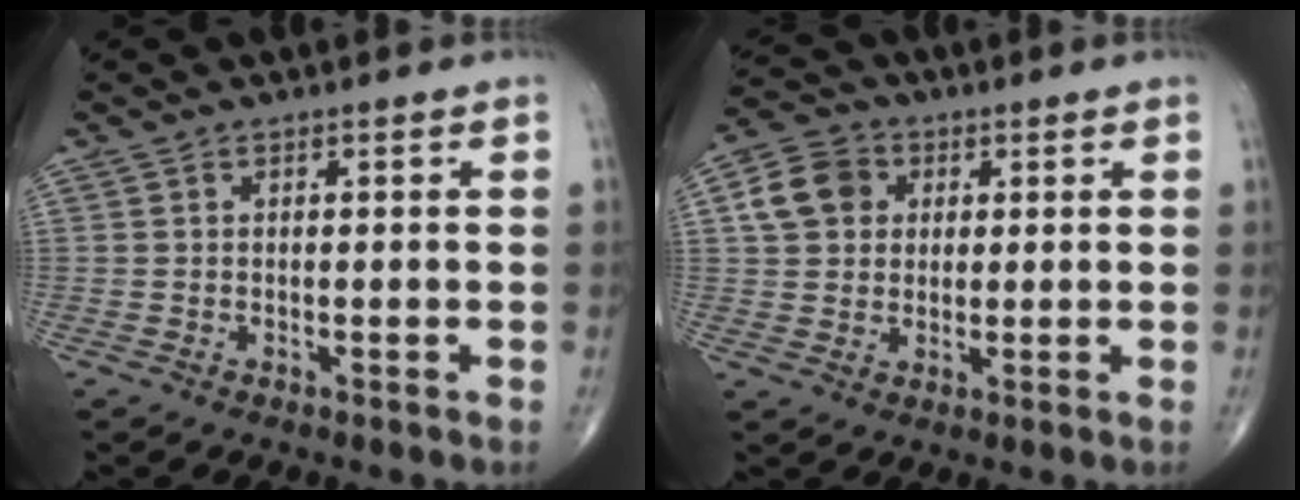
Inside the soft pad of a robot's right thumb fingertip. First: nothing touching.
{"total": 8.0, "force": [2.0, 6.8, 3.8], "torque": [-0.053, 0.006, 0.028]}